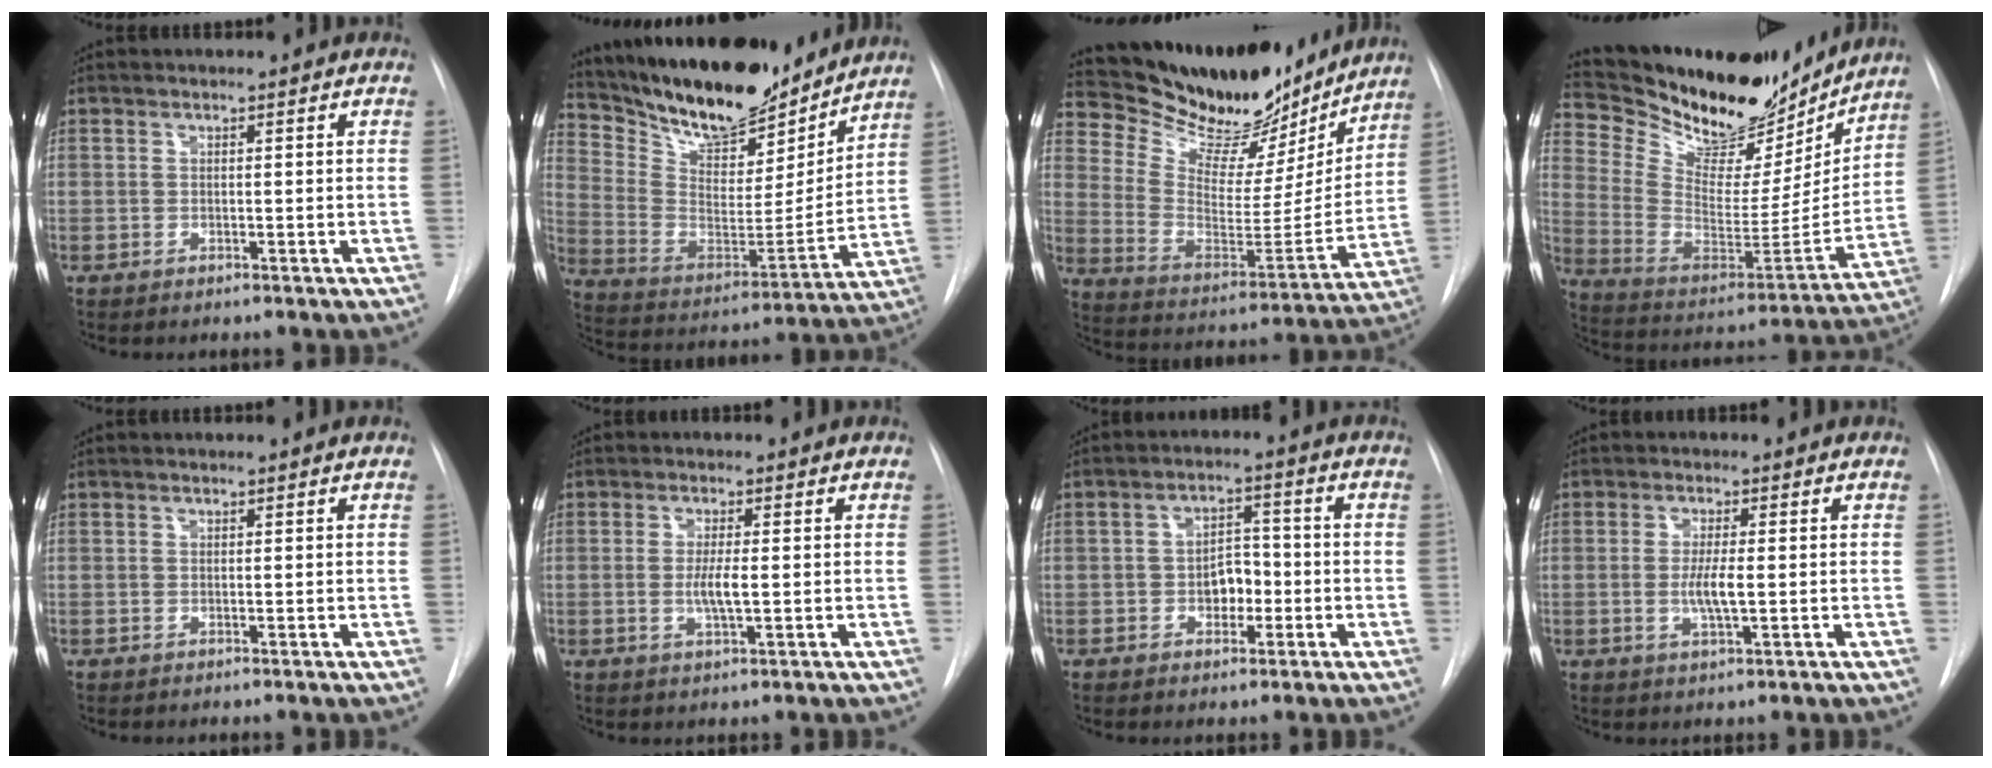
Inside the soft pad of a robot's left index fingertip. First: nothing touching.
{"total": 21.7, "force": [18.9, 6.1, 8.8], "torque": [-0.165, -0.019, 0.309]}
{"total": 23.5, "force": [21.2, 6.4, 8.0], "torque": [-0.127, -0.033, 0.314]}
{"total": 25.1, "force": [22.1, 6.9, 9.5], "torque": [-0.162, -0.029, 0.338]}
{"total": 0.0}
{"total": 3.4, "force": [-0.3, 0.5, 3.3], "torque": [-0.066, -0.007, -0.006]}
{"total": 4.7, "force": [-1.4, 3.1, 3.4], "torque": [-0.050, 0.012, -0.021]}
{"total": 3.9, "force": [-0.4, 0.6, 3.8], "torque": [-0.077, -0.008, -0.008]}